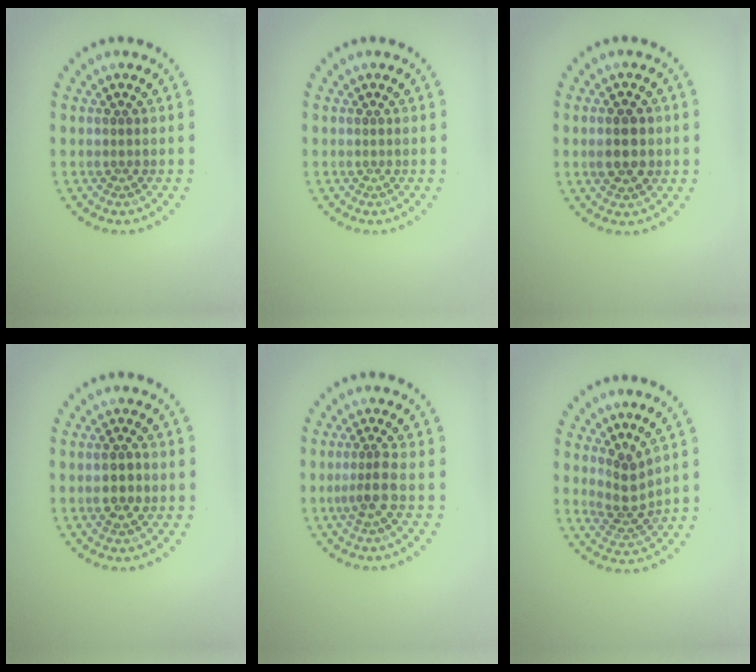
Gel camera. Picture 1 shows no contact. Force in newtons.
{"total": 0.0}
{"total": 3.2, "press": 3.2, "slide": 0.1}
{"total": 2.5, "press": 2.5, "slide": 0.2}
{"total": 2.2, "press": 1.7, "slide": 1.4}
{"total": 2.5, "press": 2.0, "slide": 1.5}